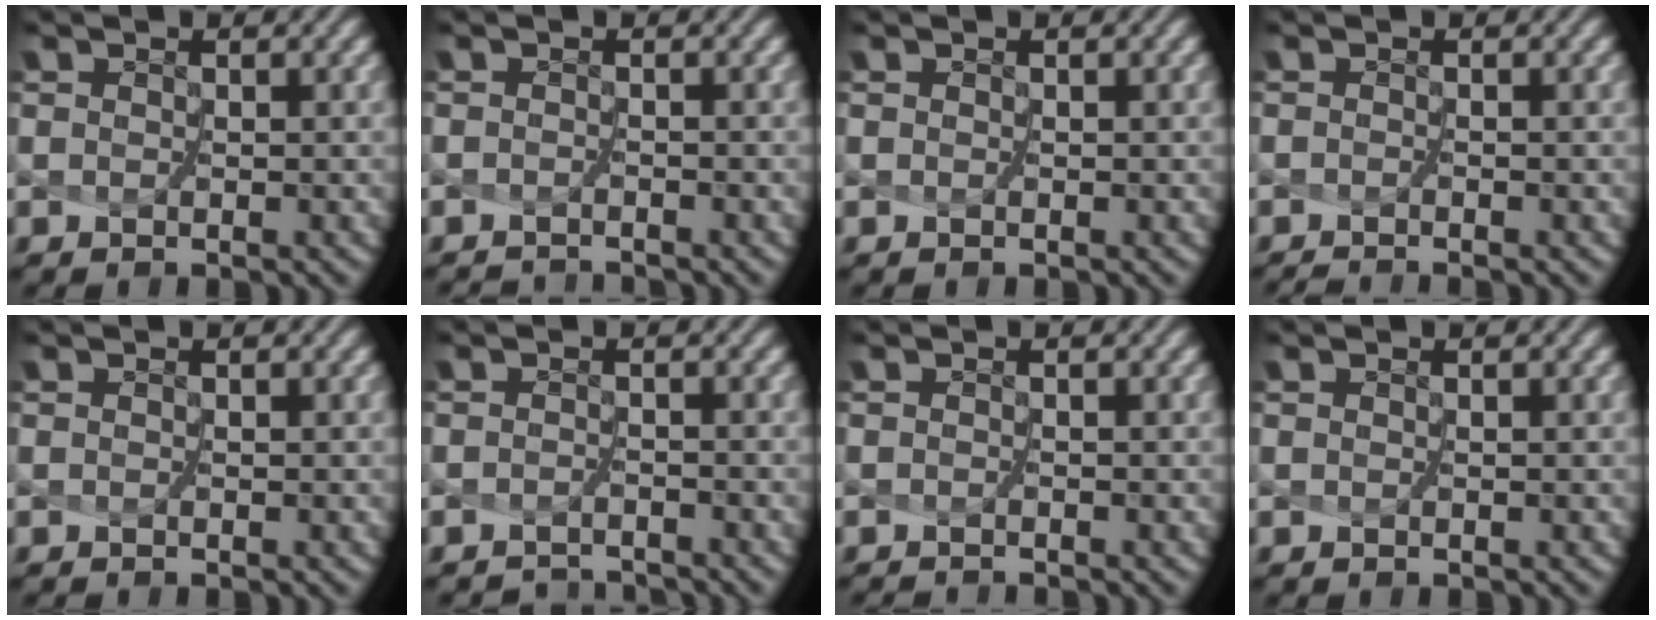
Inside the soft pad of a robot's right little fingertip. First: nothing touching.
{"total": 2.0, "force": [-1.9, -0.5, -0.3], "torque": [0.000, -0.015, -0.033]}
{"total": 0.0}
{"total": 1.2, "force": [-1.1, -0.5, -0.1], "torque": [-0.007, -0.009, -0.023]}
{"total": 0.0}
{"total": 2.3, "force": [-2.2, -0.3, -0.6], "torque": [0.011, -0.008, -0.039]}
{"total": 1.1, "force": [-0.8, -0.5, -0.4], "torque": [-0.004, -0.010, -0.015]}
{"total": 0.0}